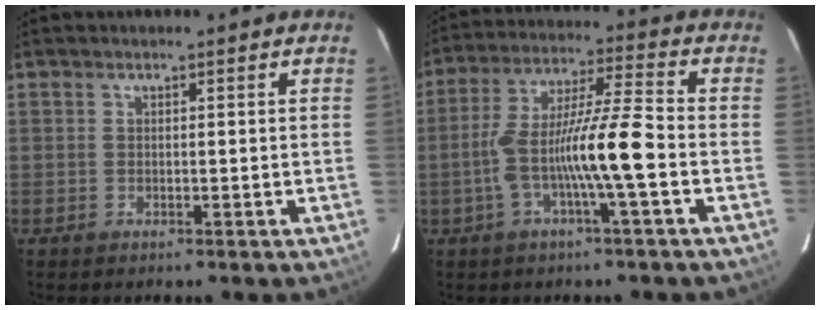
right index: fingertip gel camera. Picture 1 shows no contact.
{"total": 11.6, "force": [-3.1, 0.0, 11.2], "torque": [-0.214, 0.012, -0.061]}